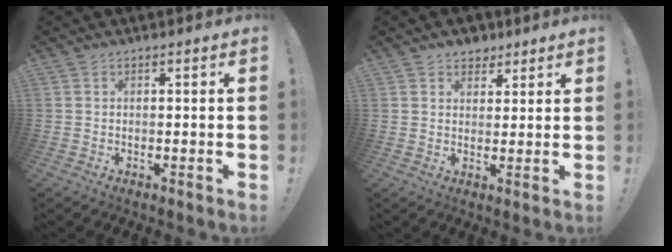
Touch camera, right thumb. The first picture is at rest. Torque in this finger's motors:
{"motor_torque": [-0.01, 0.02, 0.26, 0.21, 0.00]}